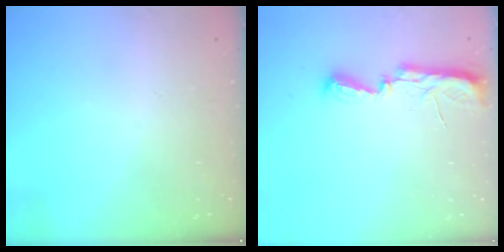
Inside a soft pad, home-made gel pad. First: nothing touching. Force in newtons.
{"total": 7.4, "press": 7.4, "slide": 0.7}